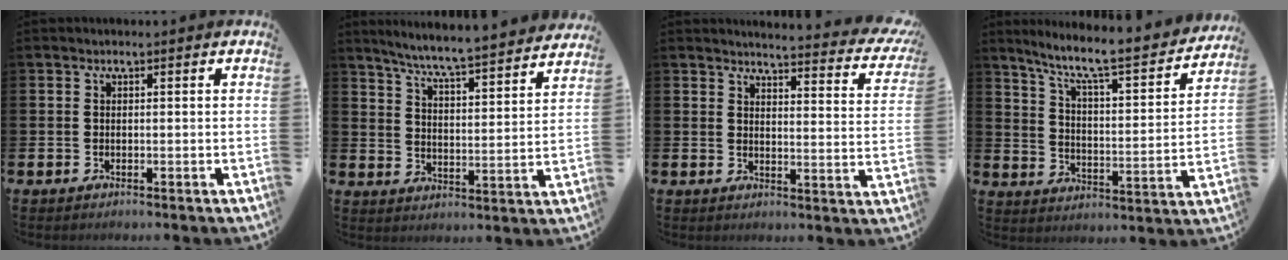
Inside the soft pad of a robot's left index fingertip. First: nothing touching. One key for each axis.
{"total": 6.9, "fx": 6.6, "fy": -0.4, "fz": 2.0, "tx": -0.068, "ty": -0.052, "tz": 0.112}
{"total": 3.7, "fx": 3.6, "fy": 0.1, "fz": 1.0, "tx": -0.024, "ty": -0.037, "tz": 0.054}
{"total": 7.9, "fx": 6.8, "fy": 1.0, "fz": 3.9, "tx": -0.102, "ty": -0.051, "tz": 0.108}